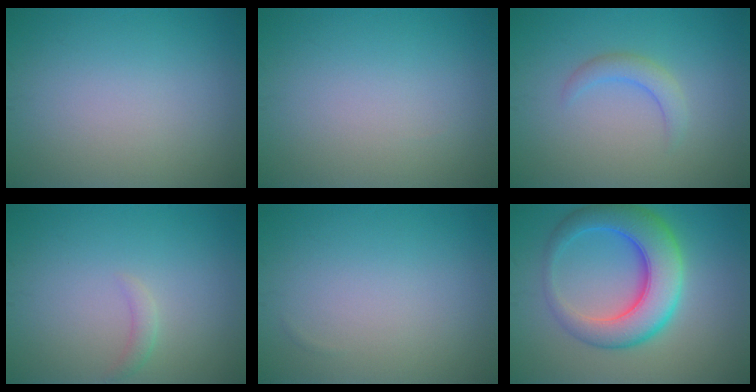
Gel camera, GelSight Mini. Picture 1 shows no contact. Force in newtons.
{"total": 0.0}
{"total": 2.0, "press": 2.0, "slide": 0.3}
{"total": 1.0, "press": 1.0, "slide": 0.1}
{"total": 0.0}
{"total": 7.9, "press": 7.9, "slide": 0.1}